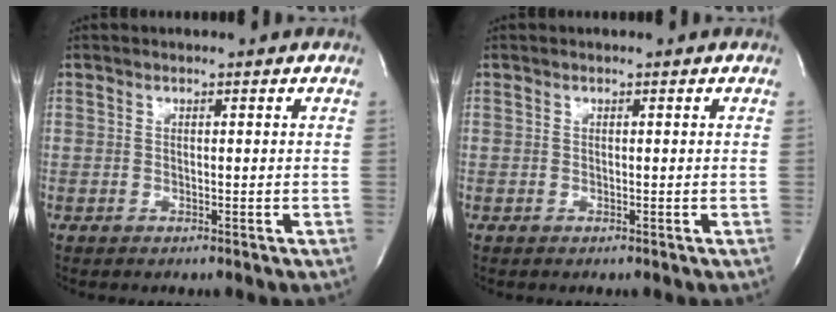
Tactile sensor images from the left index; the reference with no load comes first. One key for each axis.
{"total": 0.0}